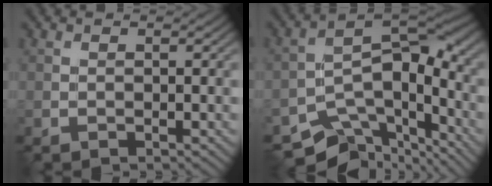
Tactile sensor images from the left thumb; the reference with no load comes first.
{"total": 11.8, "force": [-8.0, 5.5, 6.7], "torque": [-0.111, -0.021, -0.138]}